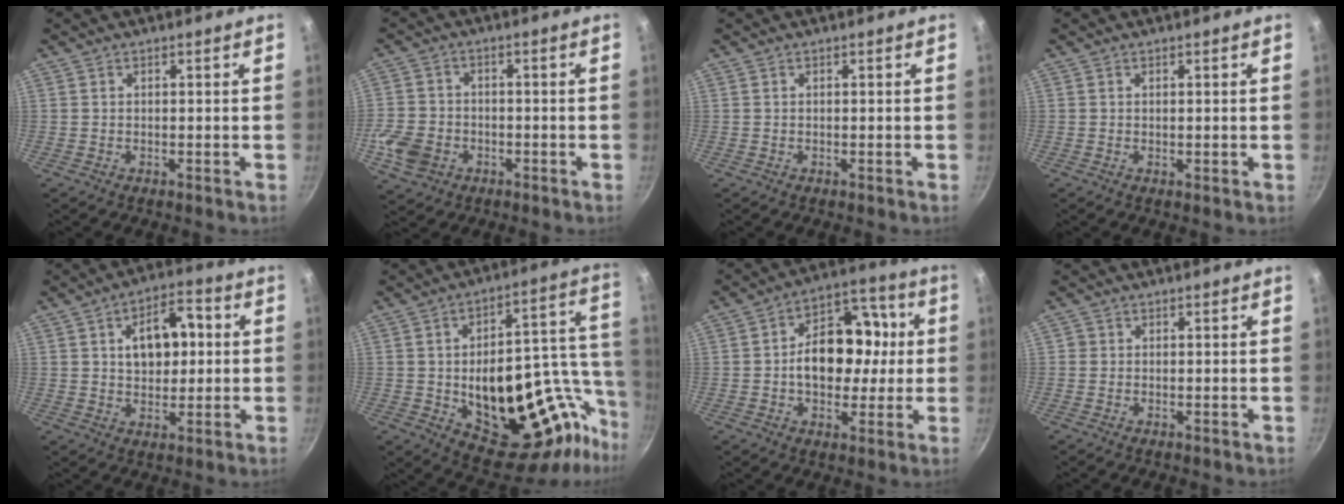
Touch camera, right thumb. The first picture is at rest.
{"total": 7.7, "force": [-3.0, 6.0, 3.8], "torque": [-0.069, 0.012, -0.054]}
{"total": 0.0}
{"total": 0.5, "force": [0.1, 0.1, 0.5], "torque": [-0.008, -0.004, 0.002]}
{"total": 11.0, "force": [2.0, 6.7, 8.5], "torque": [-0.100, 0.011, 0.029]}
{"total": 26.3, "force": [-9.6, 11.9, 21.4], "torque": [-0.216, 0.084, -0.116]}
{"total": 15.8, "force": [0.3, 10.7, 11.6], "torque": [-0.128, 0.034, 0.000]}
{"total": 0.9, "force": [0.1, 0.9, 0.1], "torque": [0.003, 0.003, 0.001]}